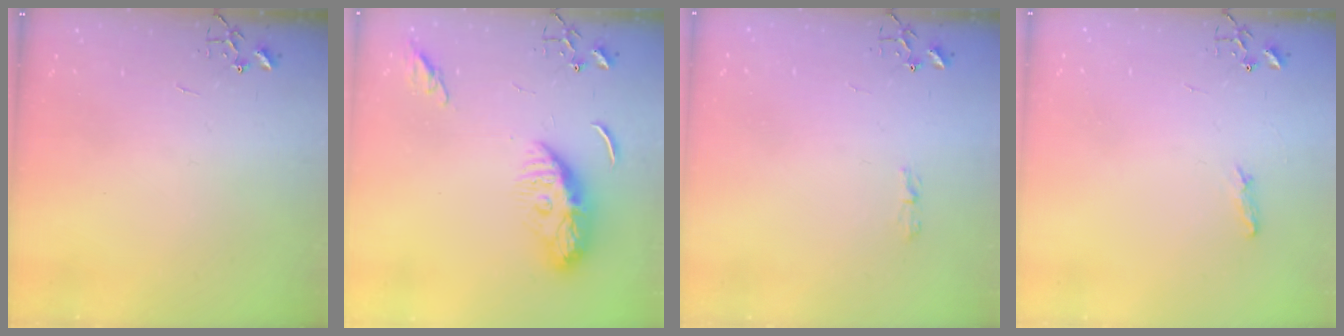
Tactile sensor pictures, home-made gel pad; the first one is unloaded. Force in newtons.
{"total": 10.8, "press": 10.7, "slide": 1.0}
{"total": 3.9, "press": 3.9, "slide": 0.5}
{"total": 5.9, "press": 5.8, "slide": 0.7}